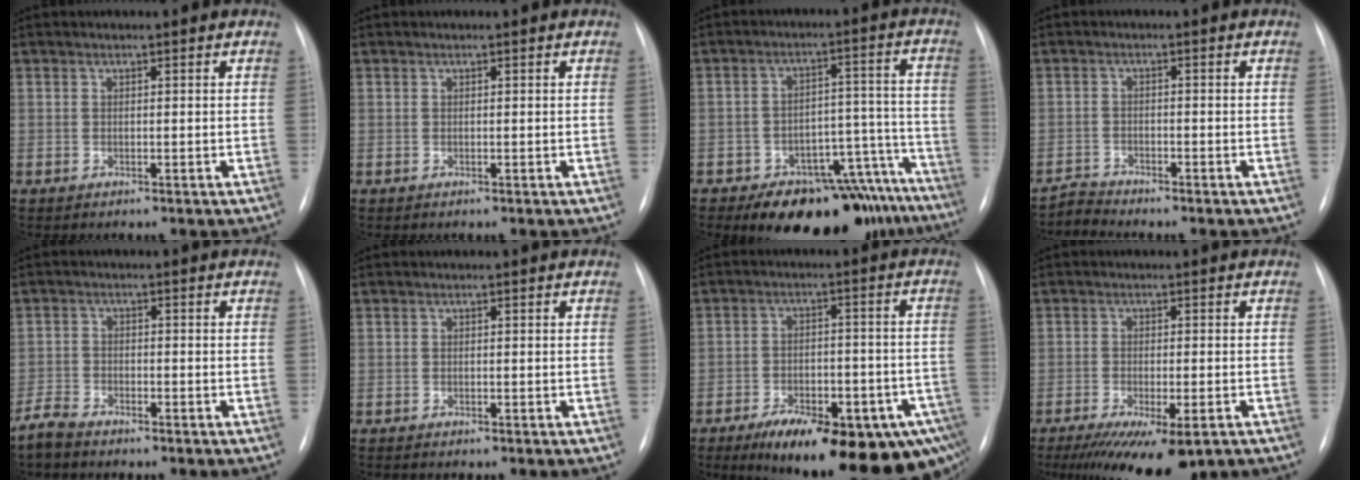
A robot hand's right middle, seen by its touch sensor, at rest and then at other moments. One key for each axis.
{"total": 0.0}
{"total": 17.7, "fx": -14.5, "fy": 7.2, "fz": 7.0, "tx": -0.021, "ty": 0.060, "tz": -0.193}
{"total": 2.3, "fx": -2.1, "fy": -0.2, "fz": -0.9, "tx": 0.025, "ty": -0.014, "tz": -0.040}
{"total": 3.0, "fx": -2.8, "fy": 0.8, "fz": 0.7, "tx": -0.018, "ty": -0.005, "tz": -0.053}
{"total": 0.8, "fx": -0.7, "fy": 0.1, "fz": 0.4, "tx": -0.007, "ty": -0.002, "tz": -0.011}
{"total": 22.5, "fx": -14.9, "fy": 7.4, "fz": 15.1, "tx": -0.141, "ty": 0.010, "tz": -0.197}
{"total": 12.3, "fx": -8.2, "fy": 3.4, "fz": 8.5, "tx": -0.131, "ty": -0.025, "tz": -0.122}